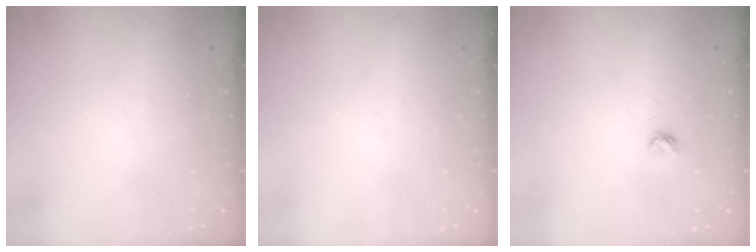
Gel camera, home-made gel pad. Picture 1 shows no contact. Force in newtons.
{"total": 0.0}
{"total": 3.3, "press": 3.3, "slide": 0.3}